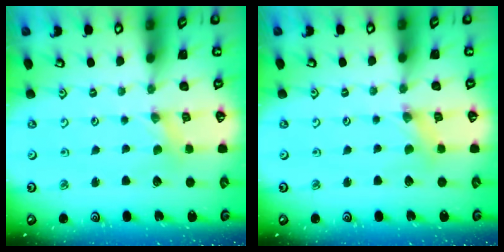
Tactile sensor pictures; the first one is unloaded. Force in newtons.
{"total": 1.3, "press": 1.2, "slide": 0.2}